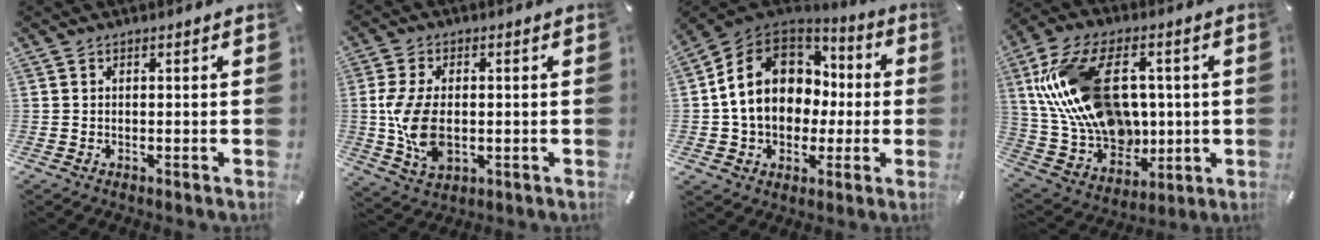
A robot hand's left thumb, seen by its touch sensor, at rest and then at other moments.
{"total": 11.1, "force": [-0.7, 6.9, 8.7], "torque": [-0.208, -0.006, -0.013]}
{"total": 15.0, "force": [0.2, 12.9, 7.7], "torque": [-0.160, 0.010, 0.009]}
{"total": 23.2, "force": [5.9, 16.2, 15.6], "torque": [-0.325, -0.019, 0.109]}